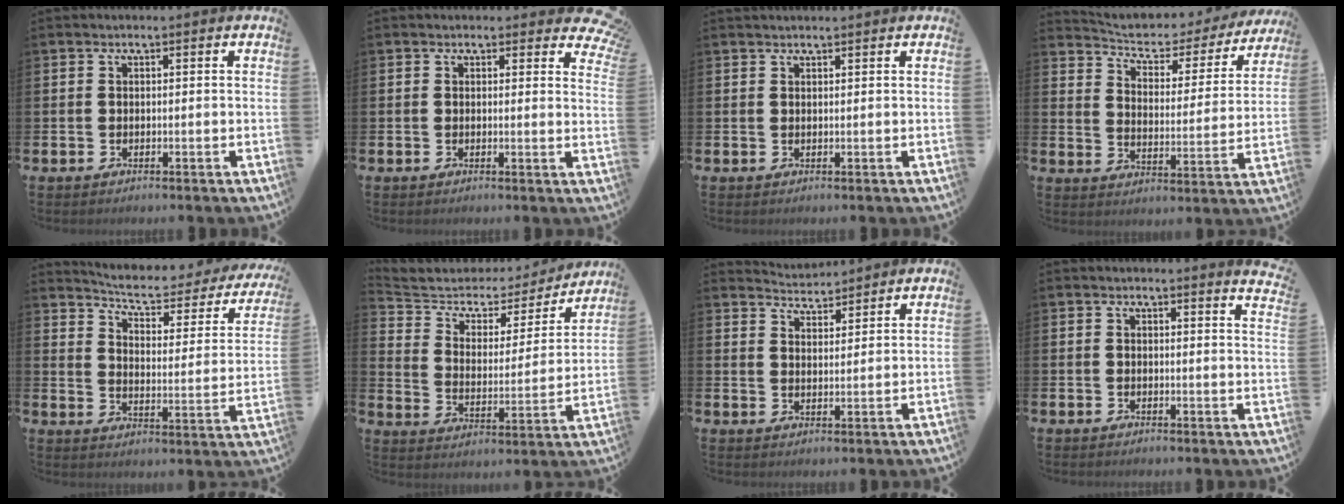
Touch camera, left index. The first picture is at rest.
{"total": 1.8, "force": [1.5, 1.0, 0.2], "torque": [0.007, -0.007, 0.023]}
{"total": 0.9, "force": [0.9, 0.0, 0.0], "torque": [0.000, 0.000, 0.016]}
{"total": 4.9, "force": [4.5, 1.6, 1.1], "torque": [-0.054, -0.036, 0.070]}
{"total": 6.0, "force": [5.3, 1.3, 2.5], "torque": [-0.071, -0.037, 0.083]}
{"total": 5.4, "force": [4.3, 2.9, 1.5], "torque": [-0.062, -0.032, 0.066]}
{"total": 3.6, "force": [3.6, 0.4, -0.5], "torque": [-0.001, -0.024, 0.065]}
{"total": 1.9, "force": [1.9, -0.2, 0.0], "torque": [0.006, -0.016, 0.032]}